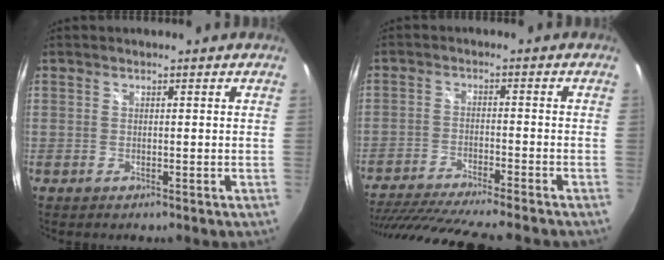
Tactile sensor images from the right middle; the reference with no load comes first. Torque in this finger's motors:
{"motor_torque": [1.09, -1.05, 0.29, 0.08]}